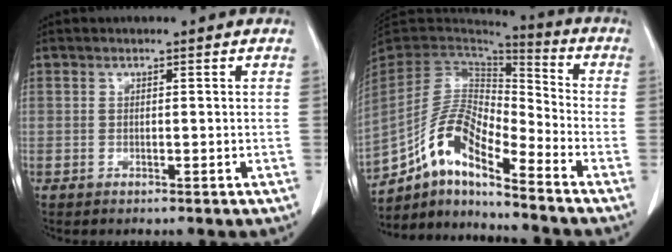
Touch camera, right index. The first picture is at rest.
{"total": 13.0, "force": [-8.7, 3.0, 9.1], "torque": [-0.182, 0.021, -0.161]}